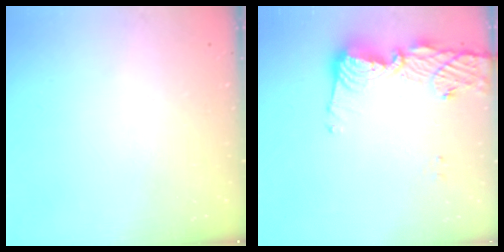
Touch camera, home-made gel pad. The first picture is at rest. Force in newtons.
{"total": 12.7, "press": 12.6, "slide": 1.2}